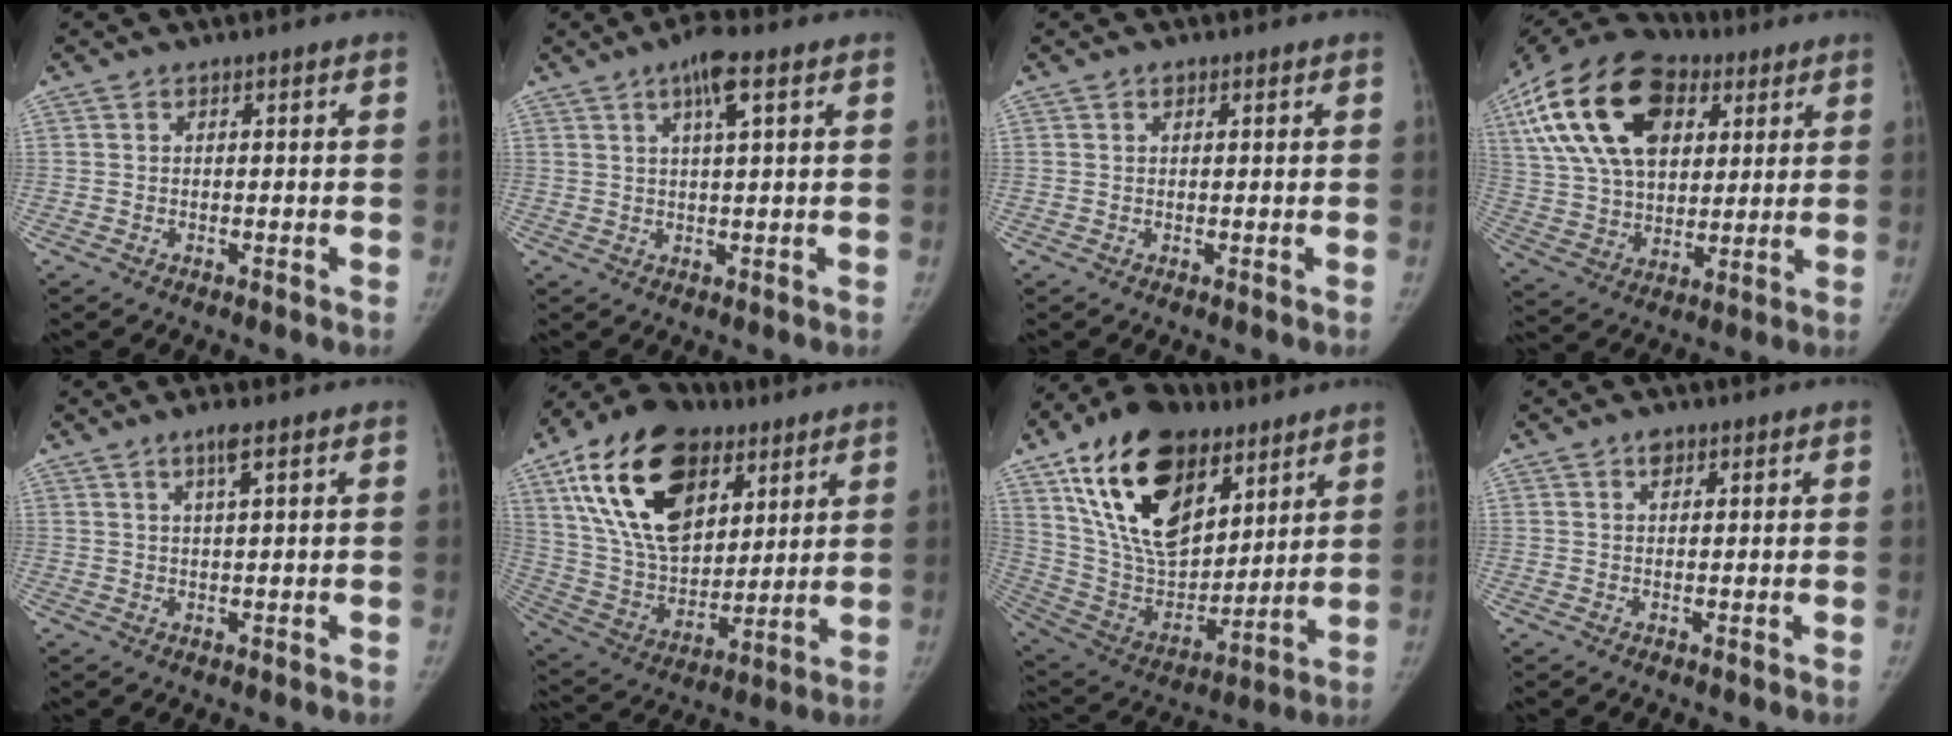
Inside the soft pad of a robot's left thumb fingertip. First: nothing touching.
{"total": 5.4, "force": [2.5, 0.9, 4.7], "torque": [-0.085, -0.002, 0.044]}
{"total": 0.7, "force": [0.5, 0.5, 0.4], "torque": [-0.002, -0.002, 0.006]}
{"total": 25.6, "force": [9.8, 15.8, 17.6], "torque": [-0.332, 0.010, 0.170]}
{"total": 3.0, "force": [1.7, 0.1, 2.4], "torque": [-0.050, -0.004, 0.035]}
{"total": 26.2, "force": [12.3, 15.6, 17.1], "torque": [-0.299, -0.022, 0.218]}
{"total": 27.0, "force": [14.1, 15.3, 17.2], "torque": [-0.291, -0.032, 0.256]}
{"total": 1.9, "force": [1.1, 1.2, 1.0], "torque": [-0.006, -0.004, 0.016]}